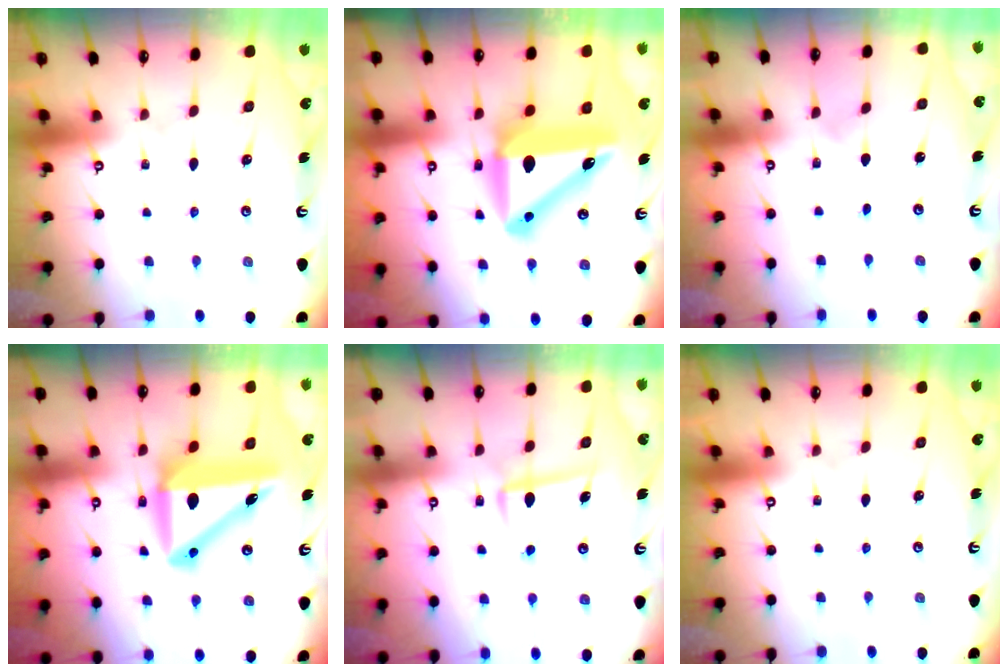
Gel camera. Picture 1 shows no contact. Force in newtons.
{"total": 13.9, "press": 13.4, "slide": 3.4}
{"total": 0.7, "press": 0.7, "slide": 0.0}
{"total": 12.0, "press": 11.5, "slide": 3.4}
{"total": 6.0, "press": 5.8, "slide": 1.2}
{"total": 0.0}